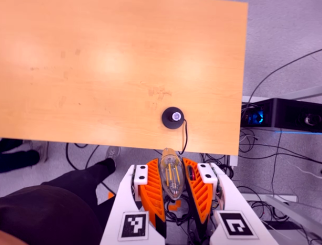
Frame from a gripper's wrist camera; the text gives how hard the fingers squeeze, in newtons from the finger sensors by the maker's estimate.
{"total": 8.4, "left": 8.0, "right": 8.9}